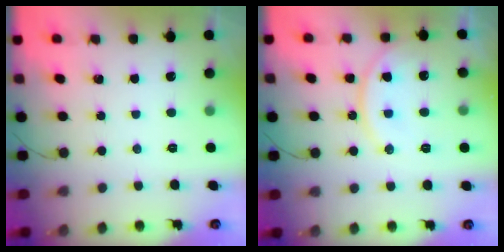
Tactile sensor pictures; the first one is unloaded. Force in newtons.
{"total": 15.6, "press": 15.2, "slide": 3.6}